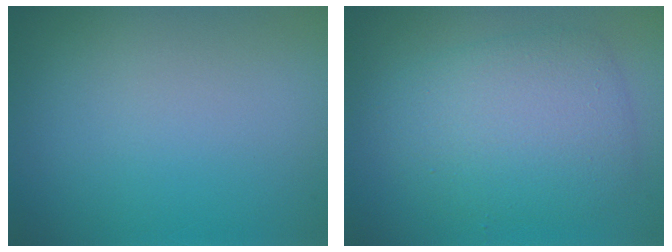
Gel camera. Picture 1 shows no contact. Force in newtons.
{"total": 5.4, "press": 5.4, "slide": 0.0}